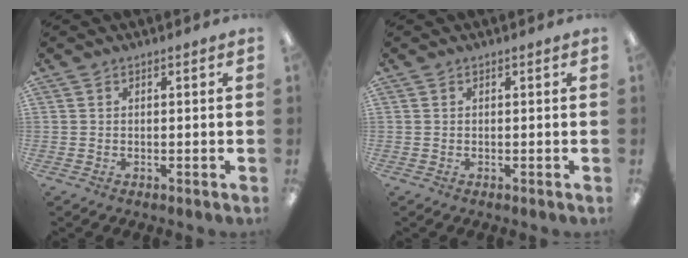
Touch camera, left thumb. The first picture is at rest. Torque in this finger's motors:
{"motor_torque": [-0.07, 0.04, 0.04, 0.03, 0.00]}